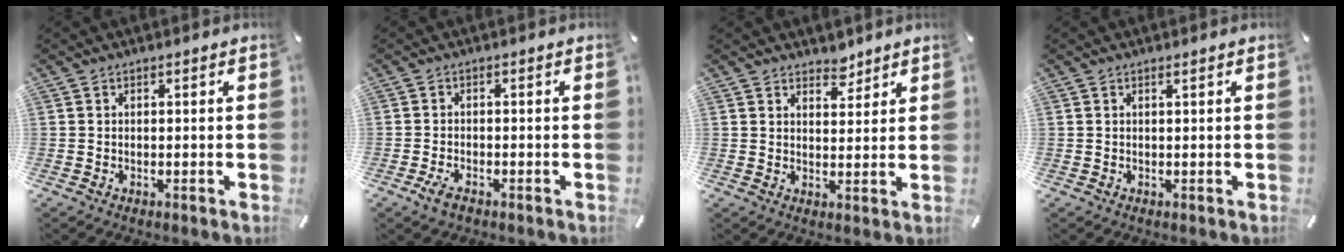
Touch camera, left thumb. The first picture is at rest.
{"total": 2.6, "force": [-1.7, 1.1, 1.6], "torque": [-0.042, 0.003, -0.035]}
{"total": 4.0, "force": [3.5, 1.9, 0.3], "torque": [0.010, -0.023, 0.061]}
{"total": 0.5, "force": [0.4, 0.0, 0.4], "torque": [-0.006, -0.001, 0.007]}